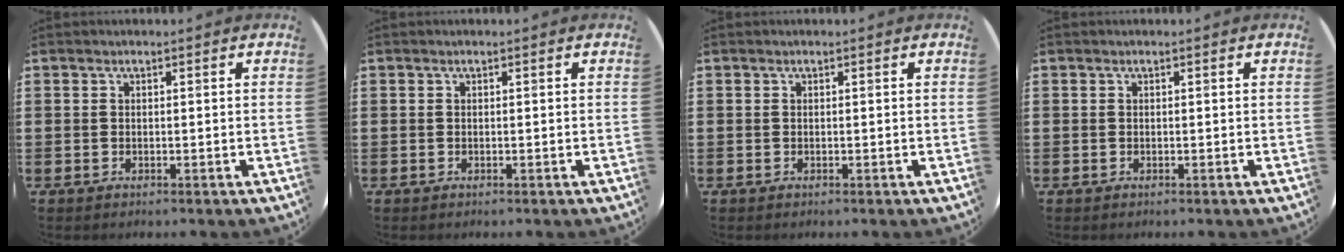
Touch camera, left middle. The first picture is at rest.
{"total": 0.0}
{"total": 0.0}
{"total": 0.0}